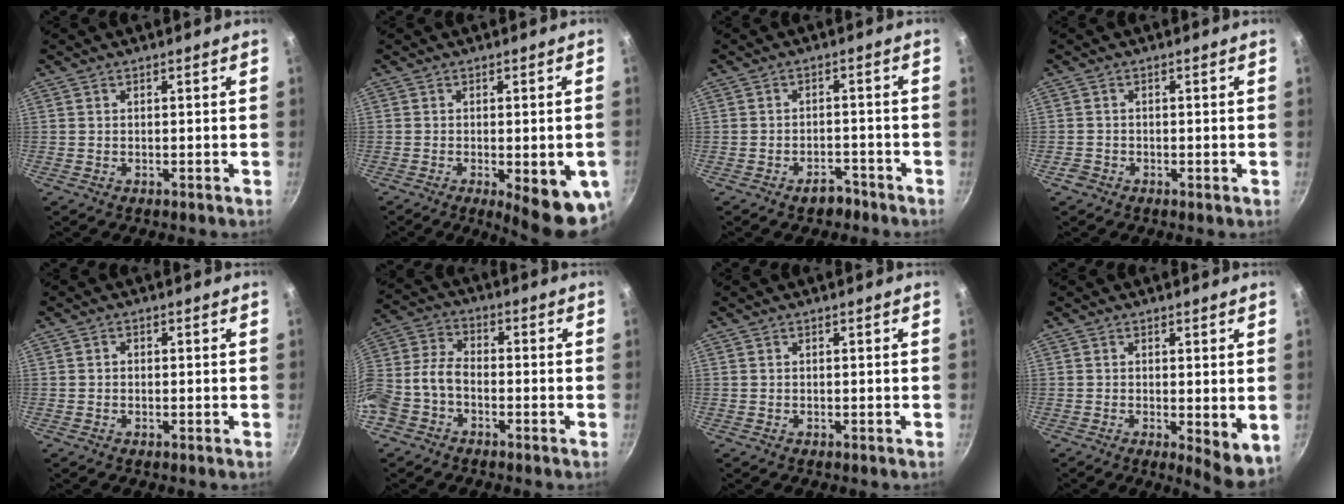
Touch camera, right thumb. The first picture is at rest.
{"total": 12.2, "force": [-3.6, 3.7, 11.0], "torque": [-0.114, -0.003, -0.039]}
{"total": 3.6, "force": [-2.6, 2.0, 1.4], "torque": [-0.004, 0.029, -0.028]}
{"total": 1.4, "force": [-0.8, 1.0, 0.4], "torque": [-0.006, 0.002, -0.015]}
{"total": 0.8, "force": [-0.1, 0.7, 0.3], "torque": [-0.004, 0.004, -0.003]}
{"total": 9.6, "force": [-3.8, 6.3, 6.2], "torque": [-0.135, 0.044, -0.091]}
{"total": 0.0}
{"total": 6.2, "force": [-0.1, 2.2, 5.8], "torque": [-0.064, -0.014, 0.004]}